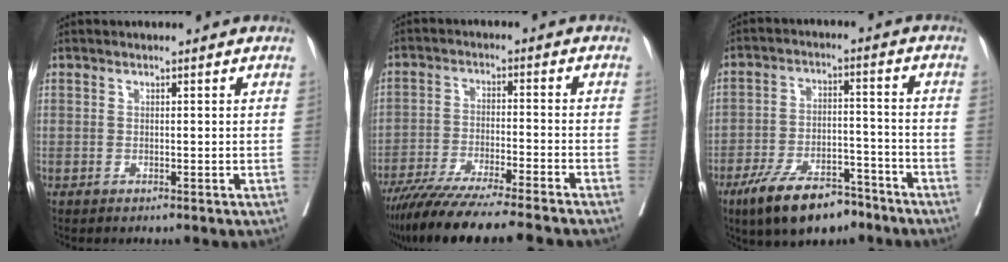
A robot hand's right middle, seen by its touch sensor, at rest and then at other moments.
{"total": 15.1, "force": [-13.0, -0.5, 7.8], "torque": [-0.116, -0.038, -0.209]}
{"total": 12.1, "force": [-8.8, 4.5, 7.0], "torque": [-0.120, -0.002, -0.150]}